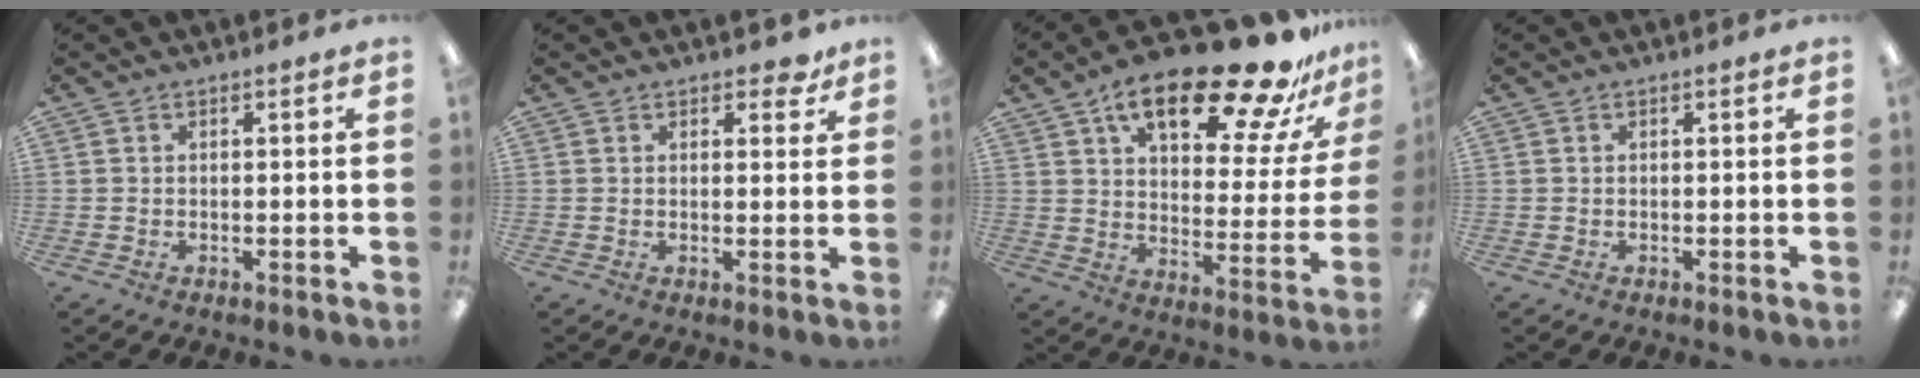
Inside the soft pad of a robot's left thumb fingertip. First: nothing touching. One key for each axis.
{"total": 3.0, "fx": 2.0, "fy": 1.6, "fz": 1.7, "tx": -0.021, "ty": -0.002, "tz": 0.032}
{"total": 24.6, "fx": 16.4, "fy": 8.3, "fz": 16.2, "tx": -0.233, "ty": -0.108, "tz": 0.264}
{"total": 0.0}